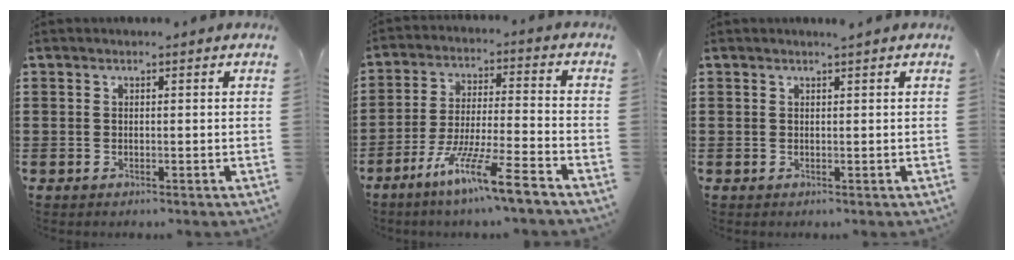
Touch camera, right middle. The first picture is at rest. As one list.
[{"total": 10.0, "force": [-7.7, -0.2, 6.4], "torque": [-0.126, -0.008, -0.149]}, {"total": 0.6, "force": [0.5, -0.3, 0.1], "torque": [-0.010, 0.000, 0.011]}]